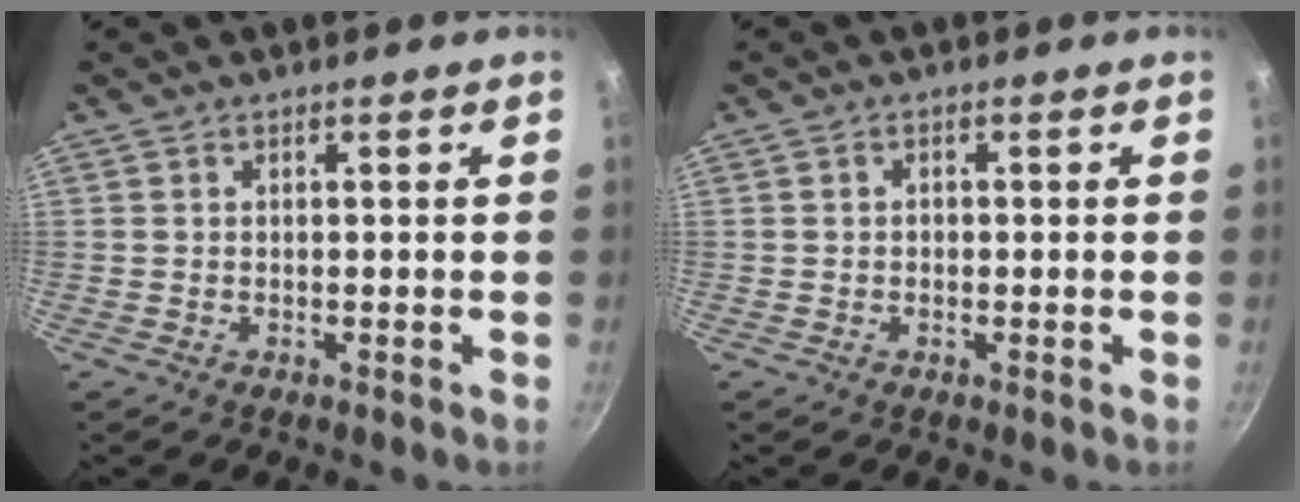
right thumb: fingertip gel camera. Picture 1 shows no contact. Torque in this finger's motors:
{"motor_torque": [0.20, -0.41, 0.36, 0.18, -0.04]}